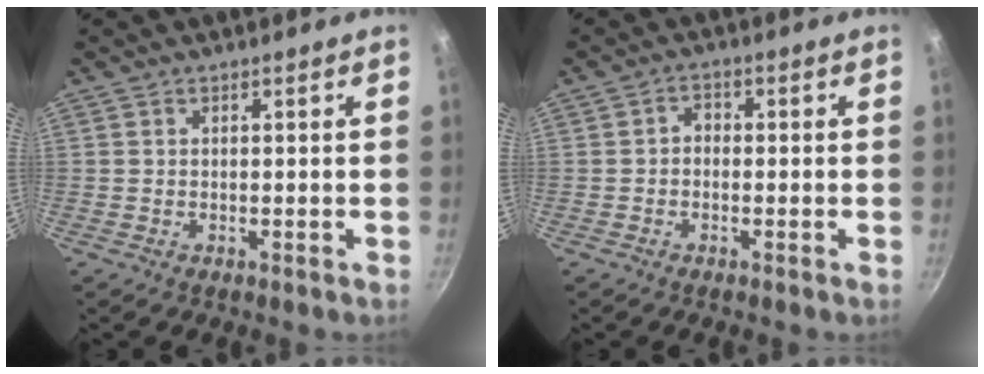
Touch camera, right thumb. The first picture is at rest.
{"total": 2.2, "force": [-0.6, 1.8, 1.2], "torque": [-0.014, 0.012, -0.014]}